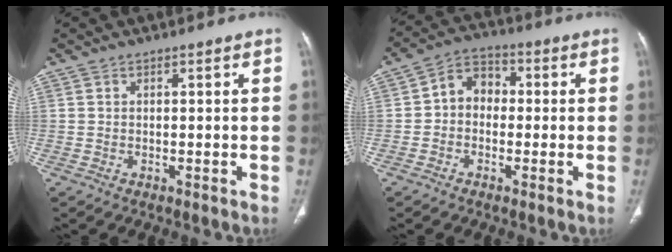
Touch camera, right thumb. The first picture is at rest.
{"total": 6.5, "force": [-0.4, 5.2, 3.9], "torque": [-0.039, 0.026, -0.024]}